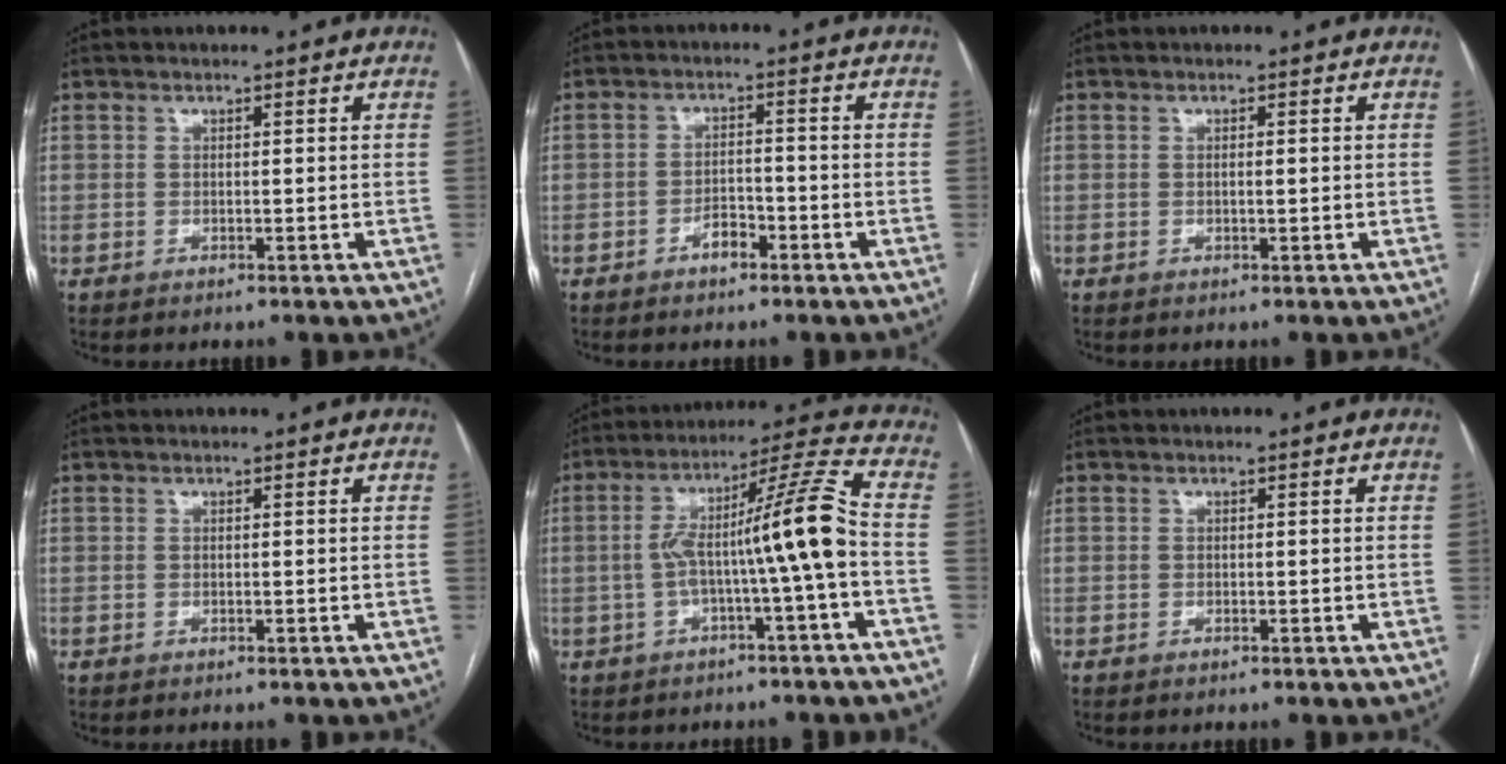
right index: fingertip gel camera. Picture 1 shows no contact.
{"total": 3.1, "force": [-2.0, 1.4, 1.9], "torque": [-0.031, 0.006, -0.036]}
{"total": 0.7, "force": [0.0, 0.1, 0.7], "torque": [-0.012, 0.000, 0.000]}
{"total": 0.0}
{"total": 11.8, "force": [-1.9, -1.2, 11.6], "torque": [-0.192, 0.031, -0.033]}
{"total": 0.0}